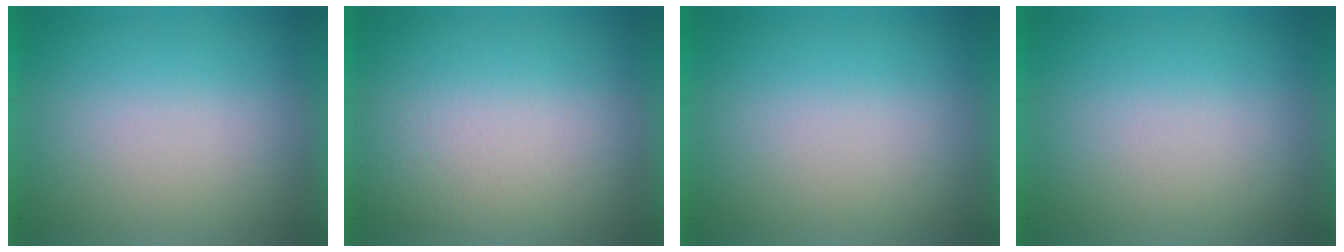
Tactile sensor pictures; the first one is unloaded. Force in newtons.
{"total": 1.4}
{"total": 0.0}
{"total": 0.0}